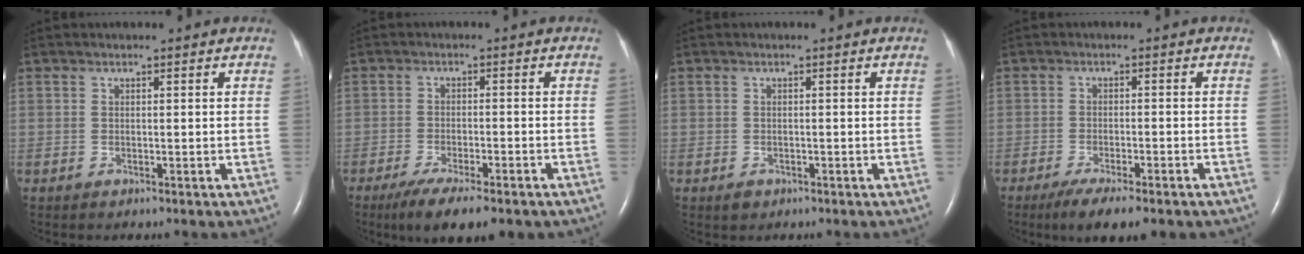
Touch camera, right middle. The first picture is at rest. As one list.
[{"total": 10.3, "force": [-7.5, 2.1, 6.7], "torque": [-0.101, -0.018, -0.111]}, {"total": 1.1, "force": [-0.7, 0.8, 0.4], "torque": [-0.010, 0.000, -0.007]}, {"total": 8.7, "force": [-6.4, 1.6, 5.6], "torque": [-0.080, -0.016, -0.090]}]